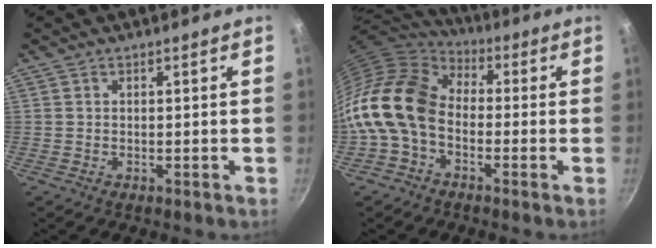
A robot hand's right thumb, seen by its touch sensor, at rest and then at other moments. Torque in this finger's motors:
{"motor_torque": [0.15, 1.11, 1.41, -1.36, 0.64]}